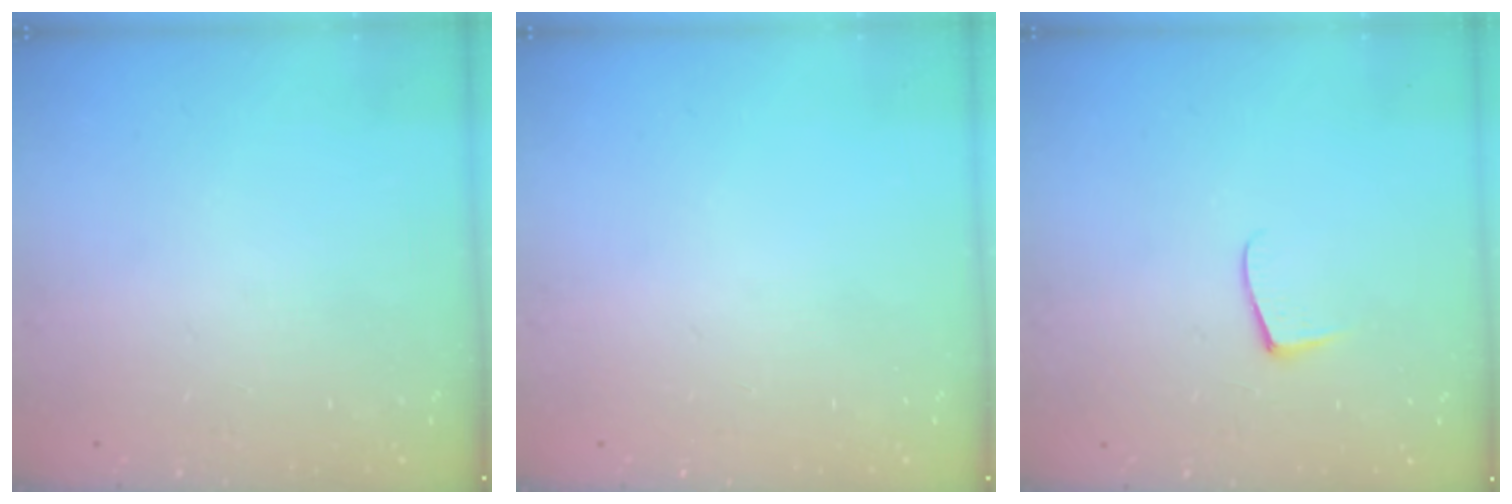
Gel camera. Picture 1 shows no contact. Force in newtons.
{"total": 0.0}
{"total": 4.7, "press": 4.6, "slide": 0.5}